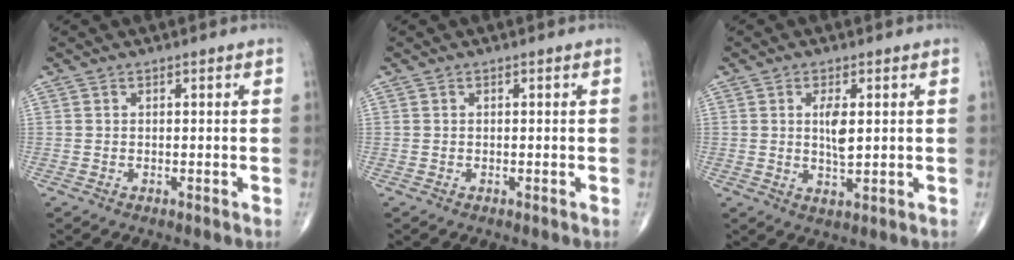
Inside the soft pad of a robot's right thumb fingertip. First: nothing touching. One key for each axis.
{"total": 0.0}
{"total": 4.8, "fx": 0.8, "fy": 1.8, "fz": 4.4, "tx": -0.073, "ty": -0.009, "tz": 0.018}